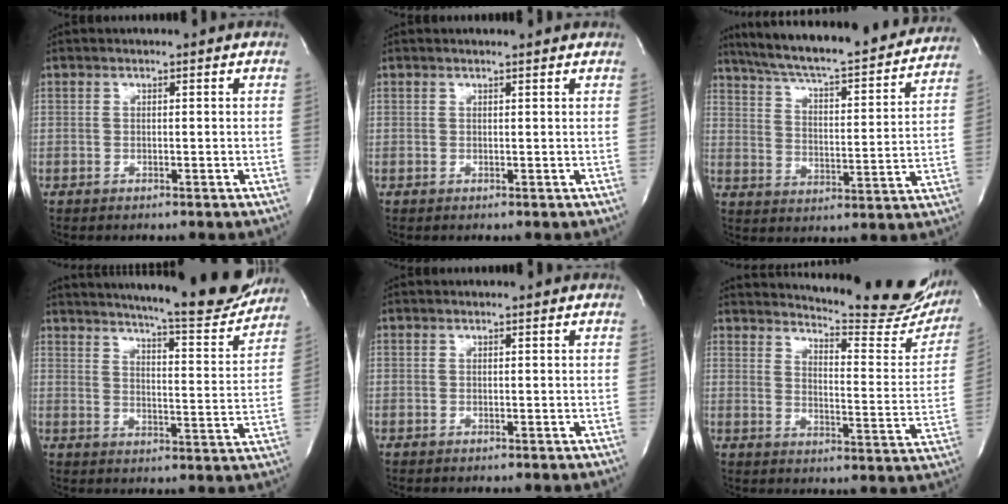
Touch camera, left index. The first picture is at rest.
{"total": 1.7, "force": [1.6, 0.0, 0.5], "torque": [-0.013, 0.005, 0.018]}
{"total": 26.1, "force": [23.3, 3.3, 11.3], "torque": [-0.182, -0.027, 0.311]}
{"total": 19.9, "force": [18.1, 1.6, 8.2], "torque": [-0.124, -0.051, 0.228]}
{"total": 0.0}
{"total": 22.2, "force": [20.6, 3.0, 7.7], "torque": [-0.103, -0.096, 0.241]}